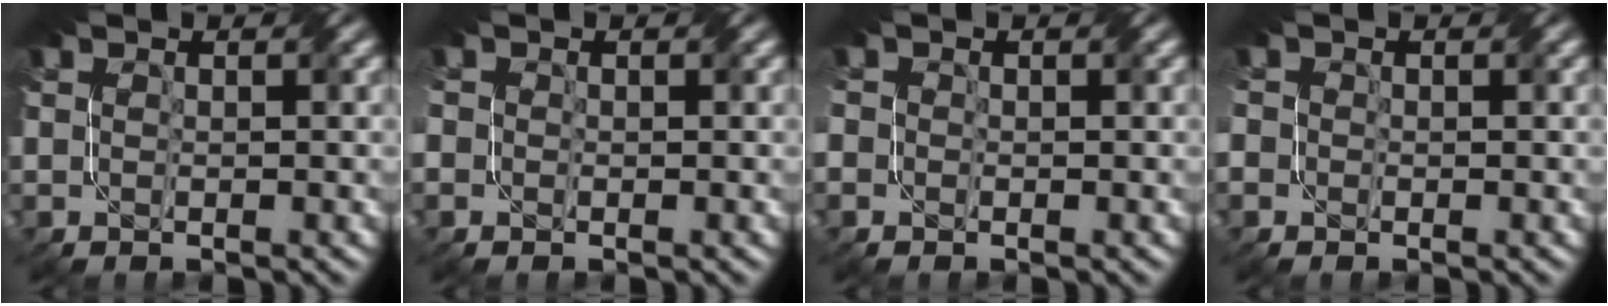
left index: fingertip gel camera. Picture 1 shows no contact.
{"total": 3.0, "force": [0.3, 2.7, 1.4], "torque": [-0.041, 0.013, -0.015]}
{"total": 3.1, "force": [0.1, 2.8, 1.4], "torque": [-0.040, 0.014, -0.024]}
{"total": 3.1, "force": [-0.1, 2.8, 1.3], "torque": [-0.036, 0.014, -0.026]}